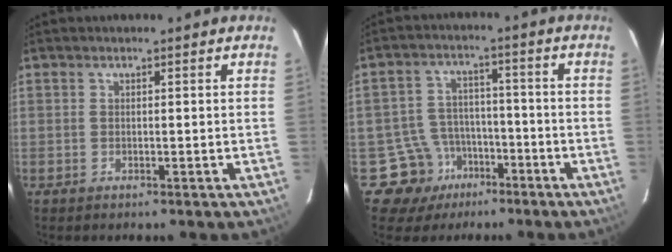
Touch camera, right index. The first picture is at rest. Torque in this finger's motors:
{"motor_torque": [-0.18, -0.16, -0.58, -0.21]}